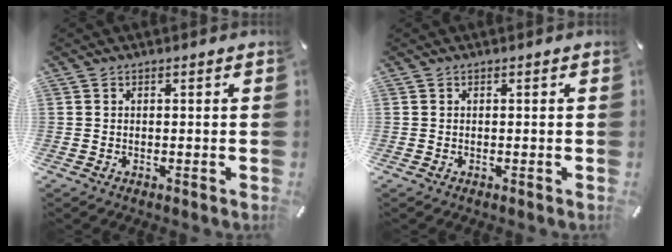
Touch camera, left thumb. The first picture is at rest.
{"total": 0.0}